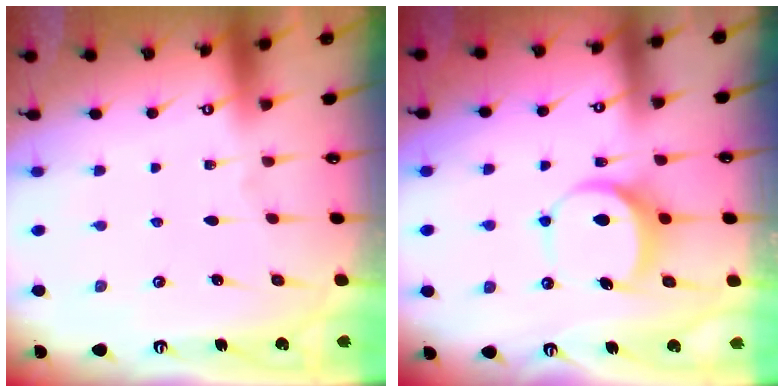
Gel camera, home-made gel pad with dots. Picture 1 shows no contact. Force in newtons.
{"total": 7.6, "press": 7.6, "slide": 0.5}